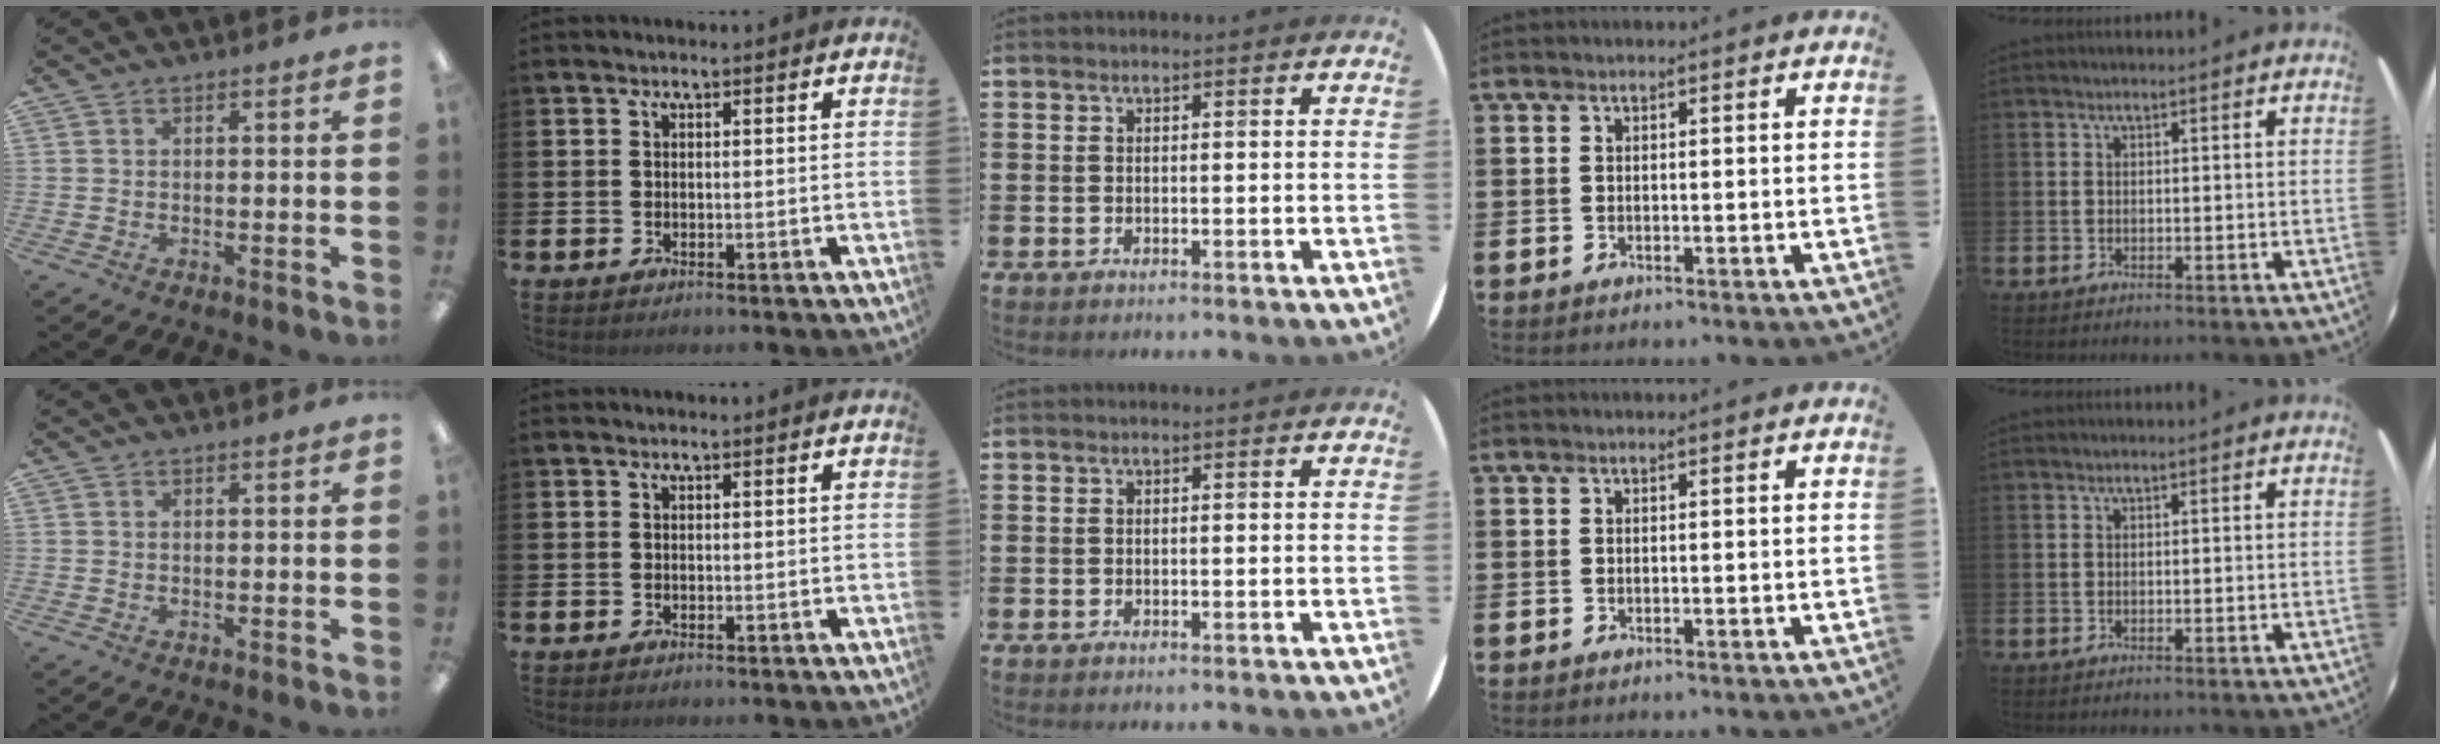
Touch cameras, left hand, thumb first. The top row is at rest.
{}